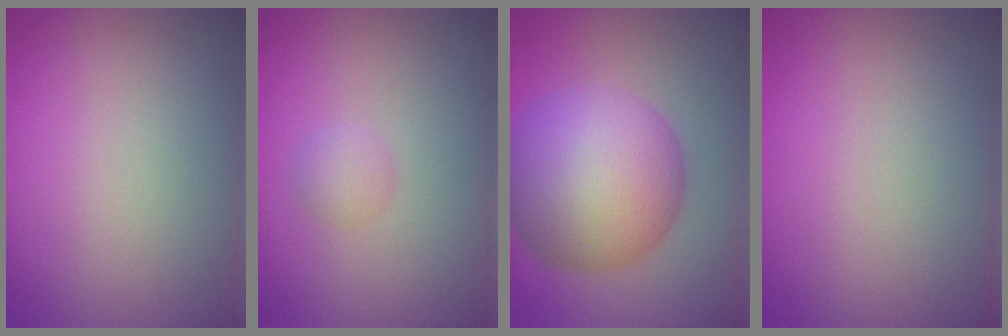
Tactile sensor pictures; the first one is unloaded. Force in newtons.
{"total": 1.3, "press": 1.3, "slide": 0.0}
{"total": 11.7, "press": 11.7, "slide": 0.1}
{"total": 0.0}